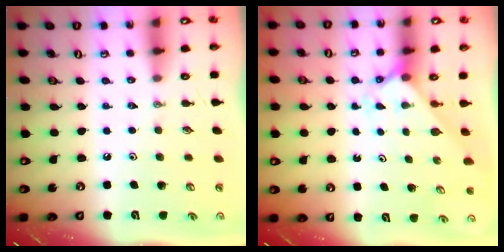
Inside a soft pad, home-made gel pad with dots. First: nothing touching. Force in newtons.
{"total": 2.1, "press": 2.1, "slide": 0.2}